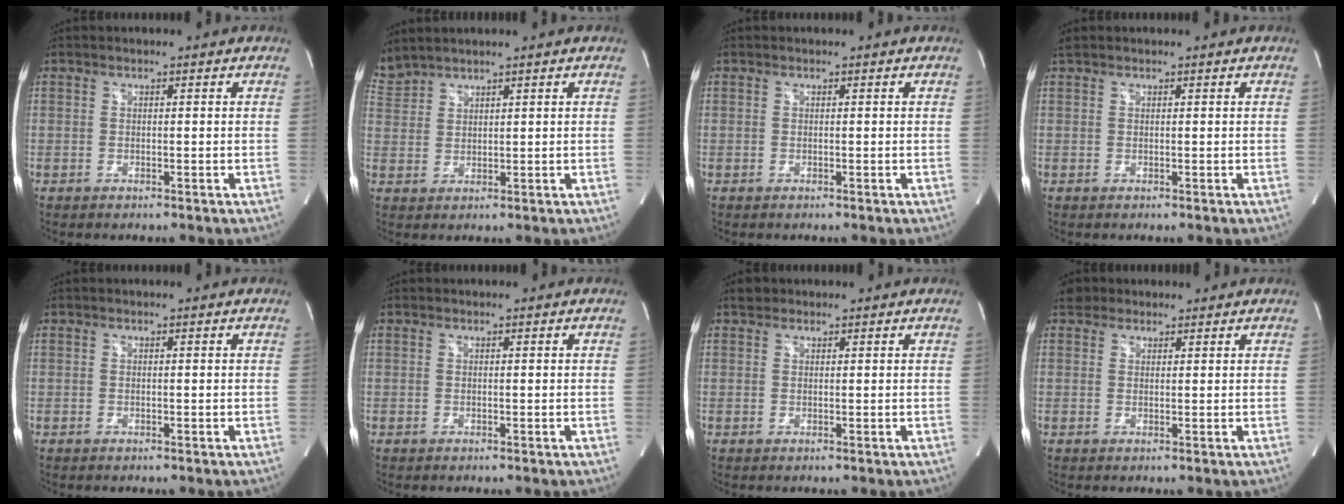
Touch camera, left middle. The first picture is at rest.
{"total": 4.0, "force": [4.0, 0.0, 0.5], "torque": [-0.032, 0.018, 0.094]}
{"total": 0.0}
{"total": 0.8, "force": [0.7, 0.1, 0.2], "torque": [-0.018, 0.016, 0.020]}
{"total": 0.0}
{"total": 0.0}
{"total": 1.3, "force": [1.0, 0.8, 0.1], "torque": [-0.001, 0.009, 0.014]}
{"total": 3.2, "force": [2.5, 2.0, 0.4], "torque": [-0.011, 0.026, 0.040]}